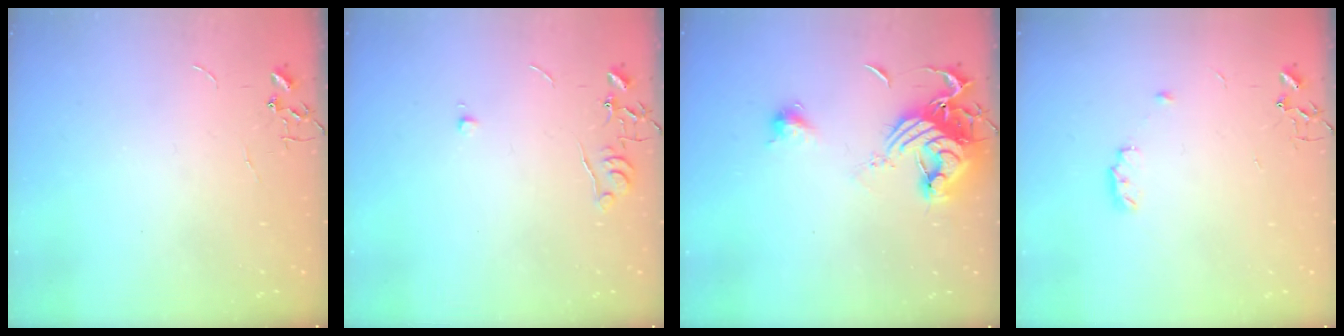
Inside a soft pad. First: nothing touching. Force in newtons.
{"total": 5.2, "press": 5.2, "slide": 0.6}
{"total": 14.9, "press": 14.9, "slide": 1.1}
{"total": 6.4, "press": 6.3, "slide": 0.8}